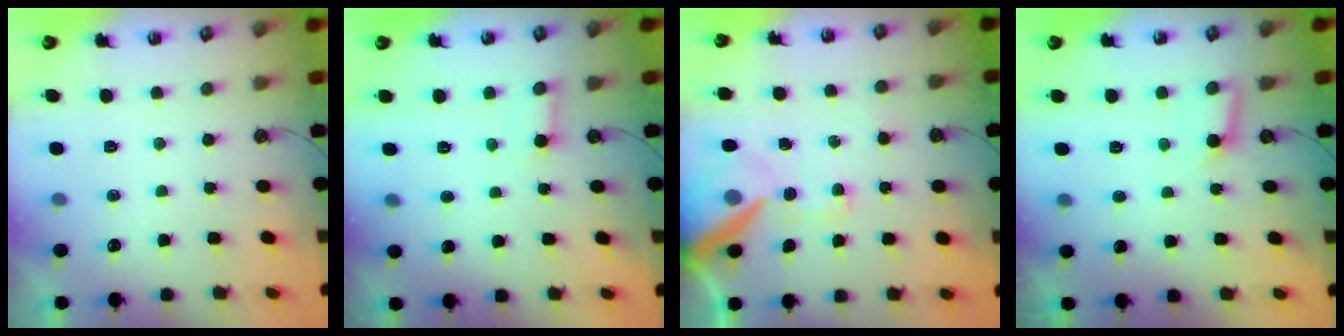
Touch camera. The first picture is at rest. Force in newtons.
{"total": 3.1, "press": 3.1, "slide": 0.2}
{"total": 16.6, "press": 16.4, "slide": 2.5}
{"total": 6.8, "press": 6.8, "slide": 0.5}